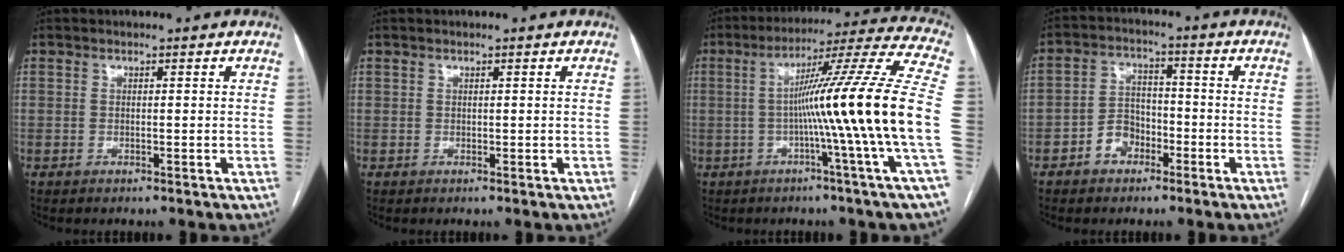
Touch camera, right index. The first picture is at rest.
{"total": 0.0}
{"total": 20.4, "force": [-2.7, -3.4, 20.0], "torque": [-0.272, 0.003, -0.063]}
{"total": 5.5, "force": [-2.9, 3.8, 2.7], "torque": [-0.049, 0.020, -0.052]}